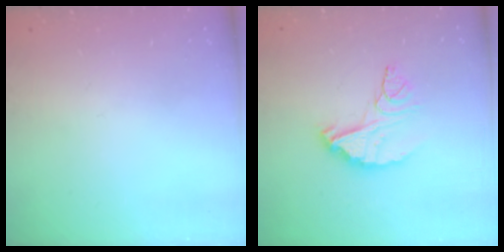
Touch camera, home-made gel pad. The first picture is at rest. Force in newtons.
{"total": 9.9, "press": 9.9, "slide": 0.8}